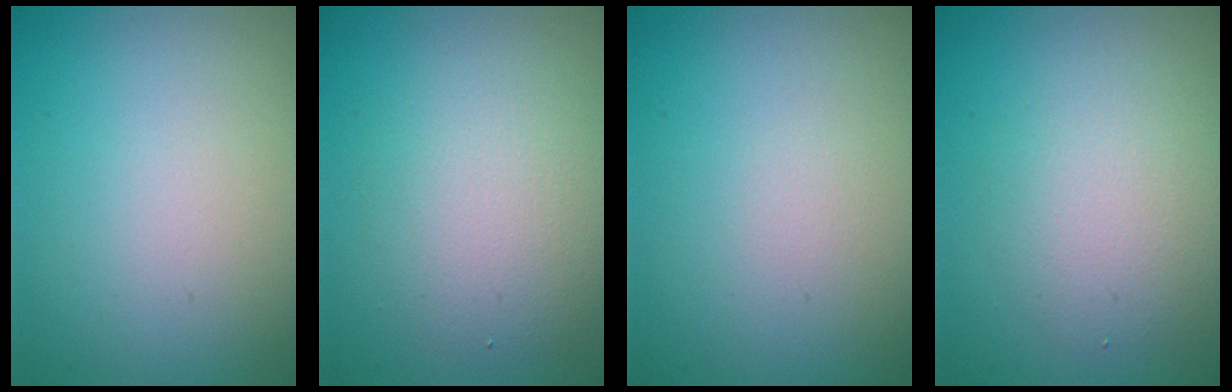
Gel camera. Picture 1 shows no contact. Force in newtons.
{"total": 4.0, "press": 4.0, "slide": 0.2}
{"total": 0.0}
{"total": 3.3, "press": 3.3, "slide": 0.4}